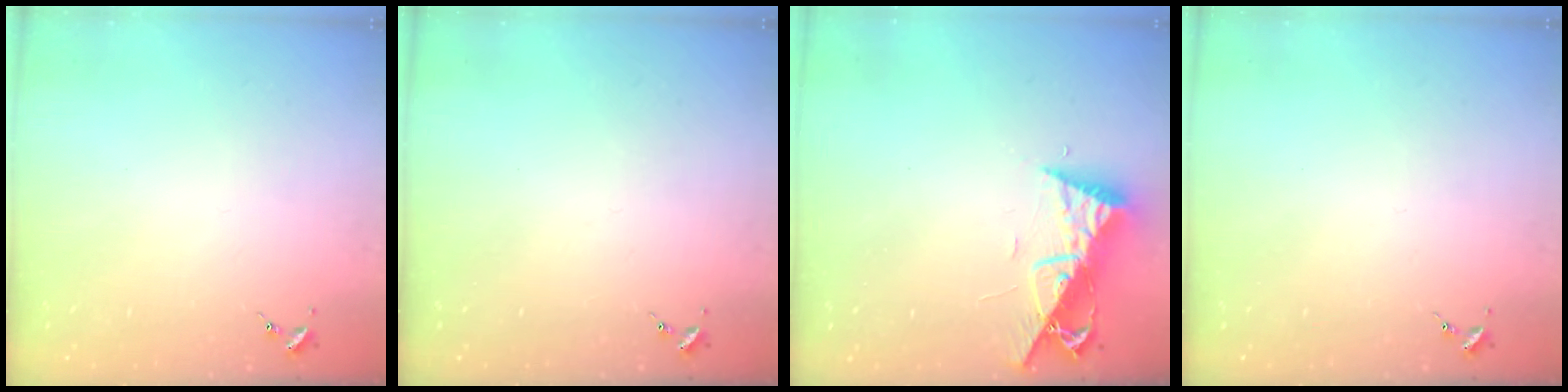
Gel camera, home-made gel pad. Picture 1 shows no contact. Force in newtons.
{"total": 0.0}
{"total": 9.7, "press": 9.7, "slide": 0.7}
{"total": 0.0}